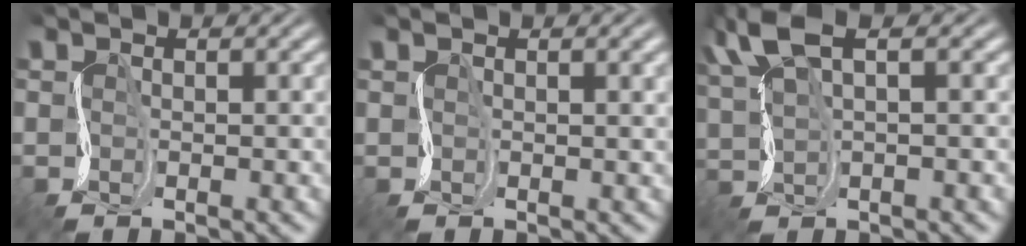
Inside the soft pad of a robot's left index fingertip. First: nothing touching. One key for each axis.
{"total": 3.4, "fx": 1.9, "fy": 1.3, "fz": 2.5, "tx": -0.032, "ty": 0.012, "tz": 0.023}
{"total": 5.4, "fx": 3.0, "fy": 1.9, "fz": 4.0, "tx": -0.108, "ty": 0.016, "tz": 0.059}